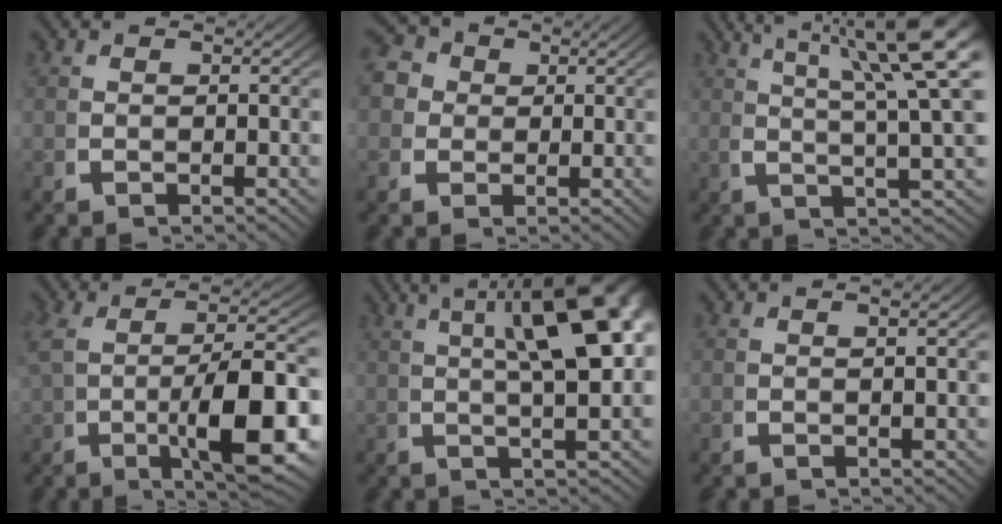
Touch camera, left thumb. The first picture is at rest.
{"total": 6.3, "force": [1.7, 5.3, 2.9], "torque": [-0.067, -0.003, 0.018]}
{"total": 10.0, "force": [3.4, 3.7, 8.6], "torque": [-0.106, 0.002, 0.053]}
{"total": 10.5, "force": [-0.9, 3.6, 9.8], "torque": [-0.166, -0.014, 0.001]}
{"total": 11.7, "force": [3.5, 3.9, 10.4], "torque": [-0.128, 0.016, 0.047]}
{"total": 0.9, "force": [0.3, -0.1, 0.8], "torque": [-0.015, 0.004, 0.007]}